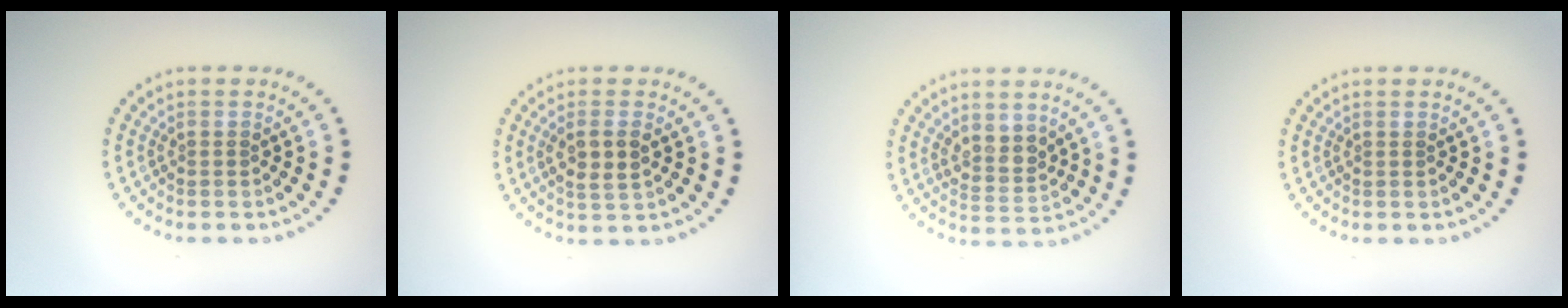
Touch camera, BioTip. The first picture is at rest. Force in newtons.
{"total": 2.6, "press": 2.5, "slide": 0.9}
{"total": 2.5, "press": 2.2, "slide": 1.1}
{"total": 0.0}